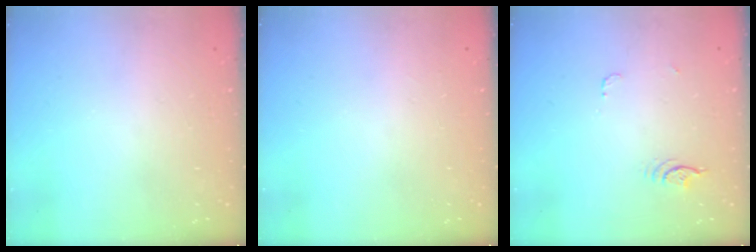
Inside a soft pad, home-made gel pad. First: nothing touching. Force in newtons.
{"total": 5.0, "press": 5.0, "slide": 0.5}
{"total": 3.8, "press": 3.5, "slide": 1.6}